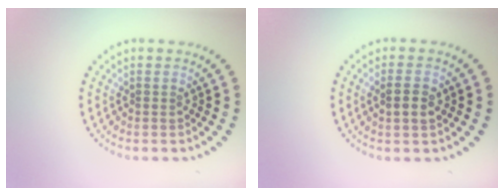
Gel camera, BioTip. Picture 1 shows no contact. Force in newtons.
{"total": 2.0, "press": 2.0, "slide": 0.4}